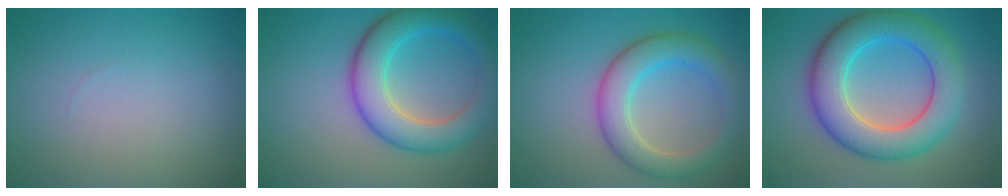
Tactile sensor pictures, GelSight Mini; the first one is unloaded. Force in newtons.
{"total": 6.8, "press": 6.8, "slide": 0.3}
{"total": 5.5, "press": 5.5, "slide": 0.2}
{"total": 8.8, "press": 8.8, "slide": 0.1}